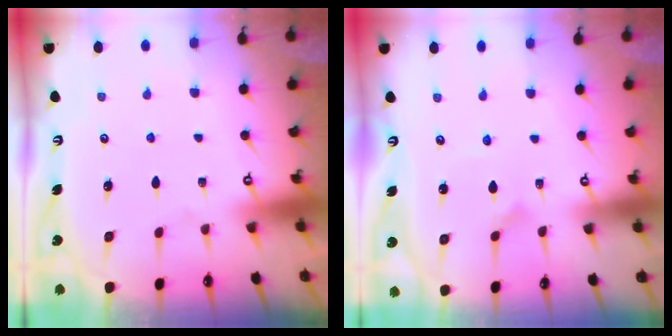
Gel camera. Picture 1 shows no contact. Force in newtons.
{"total": 1.0, "press": 1.0, "slide": 0.0}